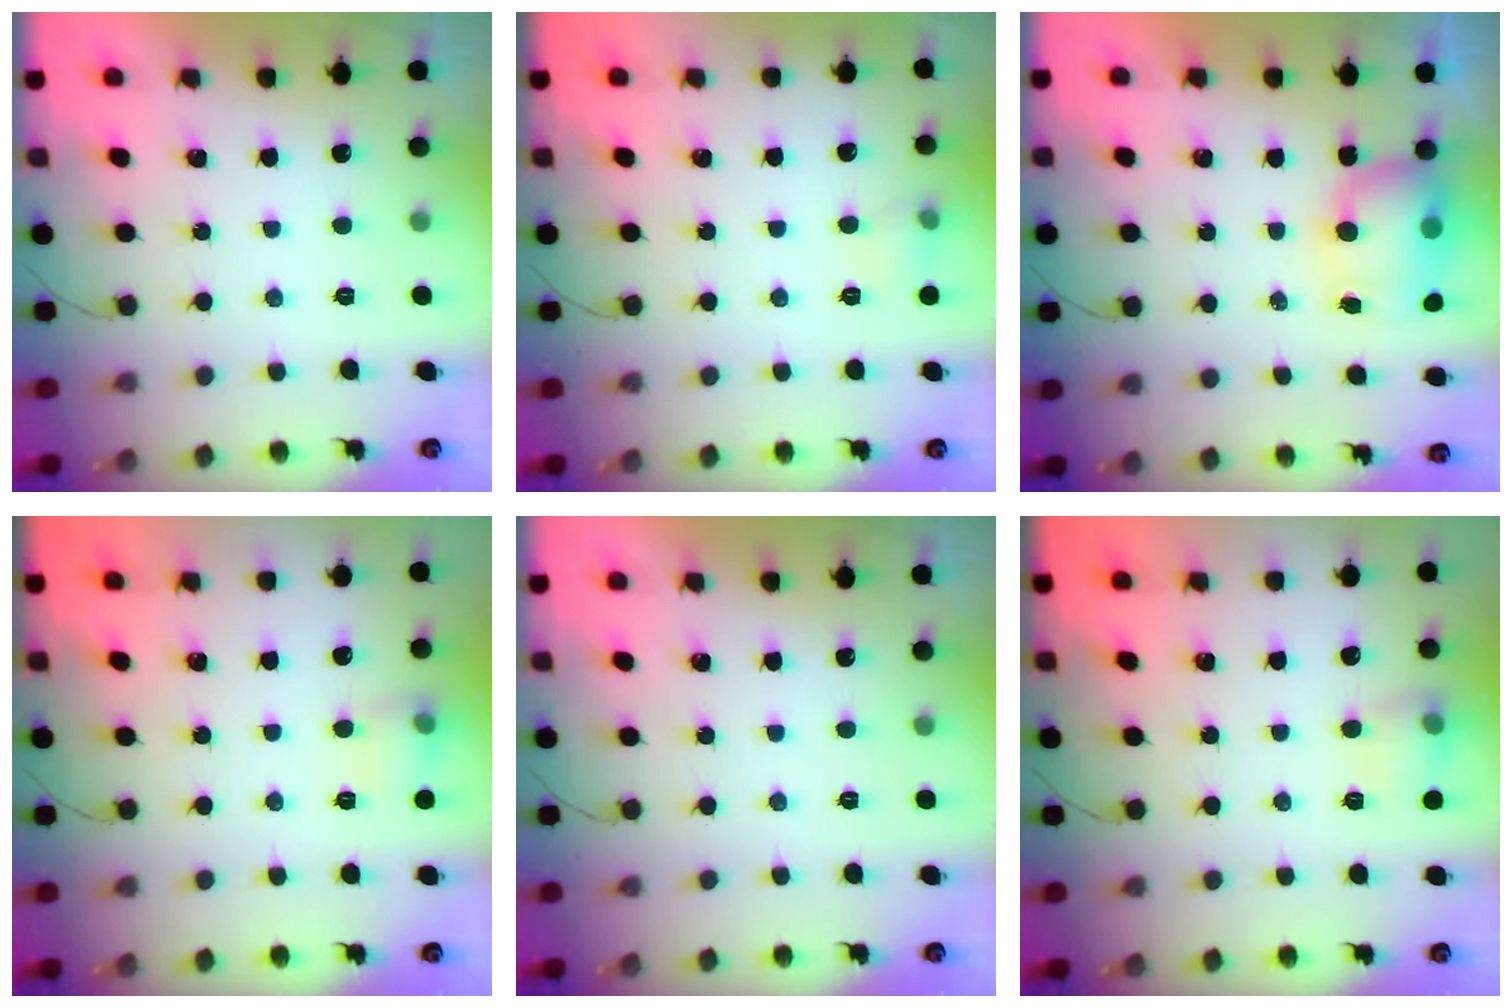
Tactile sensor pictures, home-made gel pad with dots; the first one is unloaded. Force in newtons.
{"total": 5.6, "press": 5.3, "slide": 1.8}
{"total": 8.0, "press": 7.8, "slide": 1.5}
{"total": 7.1, "press": 7.0, "slide": 1.2}
{"total": 0.0}
{"total": 8.5, "press": 8.4, "slide": 0.8}